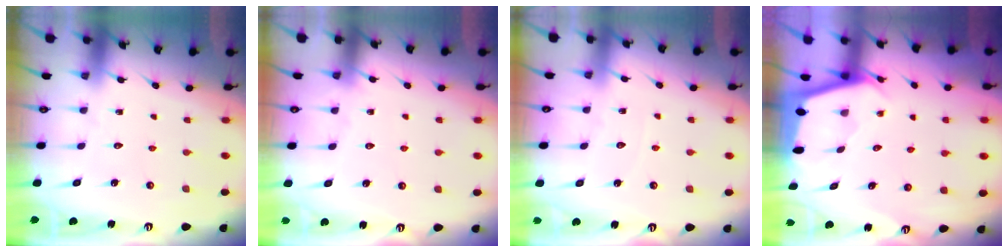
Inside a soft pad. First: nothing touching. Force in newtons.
{"total": 3.8, "press": 3.7, "slide": 0.6}
{"total": 2.6, "press": 2.5, "slide": 0.4}
{"total": 1.9, "press": 1.9, "slide": 0.1}